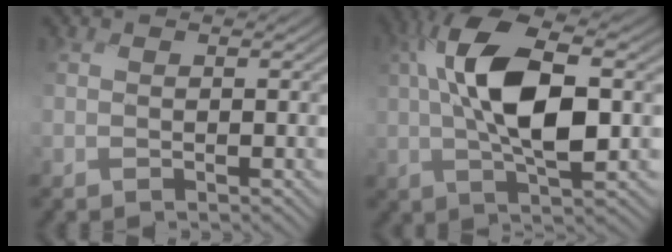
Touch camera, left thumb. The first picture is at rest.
{"total": 11.9, "force": [1.3, 5.4, 10.6], "torque": [-0.210, 0.011, 0.016]}